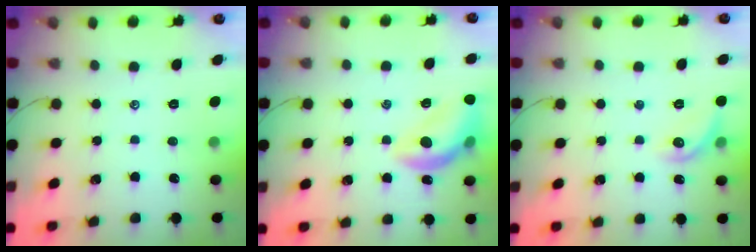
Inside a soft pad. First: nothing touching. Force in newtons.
{"total": 13.6, "press": 13.5, "slide": 1.8}
{"total": 8.4, "press": 8.4, "slide": 0.2}